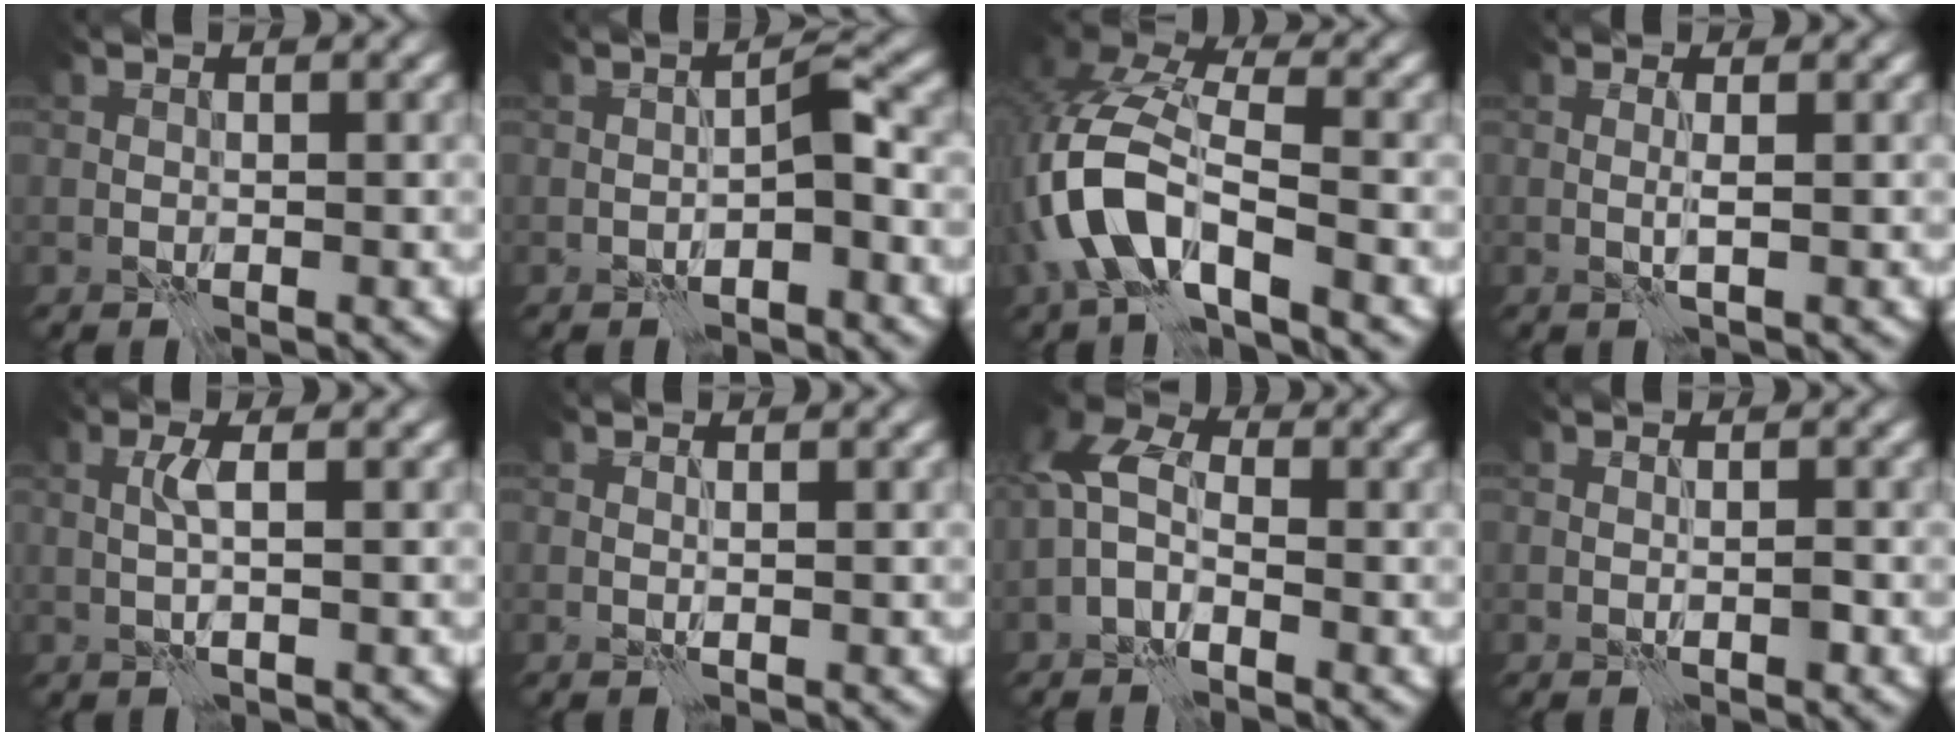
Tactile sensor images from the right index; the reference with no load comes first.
{"total": 1.9, "force": [-0.5, -0.1, 1.8], "torque": [-0.027, 0.010, -0.012]}
{"total": 8.9, "force": [-3.5, 4.1, 7.1], "torque": [-0.154, 0.010, -0.080]}
{"total": 0.8, "force": [0.1, -0.5, 0.7], "torque": [-0.014, 0.004, -0.003]}
{"total": 1.5, "force": [0.3, -0.5, 1.3], "torque": [-0.027, 0.010, 0.003]}
{"total": 1.1, "force": [0.7, -0.8, 0.0], "torque": [0.004, 0.001, 0.013]}
{"total": 3.9, "force": [-0.7, 2.3, 3.1], "torque": [-0.064, 0.018, -0.030]}
{"total": 0.5, "force": [-0.3, -0.2, 0.4], "torque": [-0.007, 0.003, -0.007]}